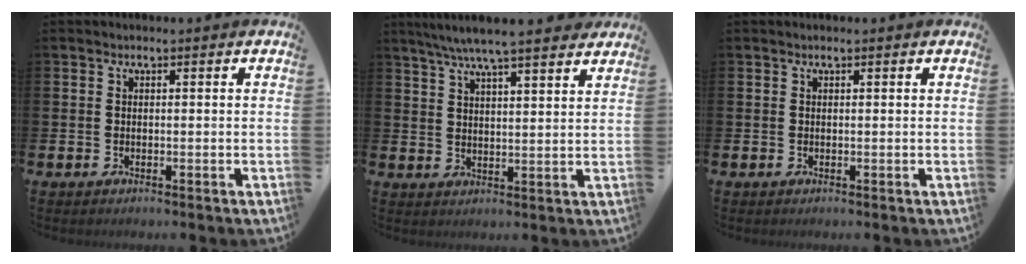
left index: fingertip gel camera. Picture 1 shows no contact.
{"total": 6.9, "force": [6.4, 0.4, 2.6], "torque": [-0.068, -0.024, 0.116]}
{"total": 0.0}